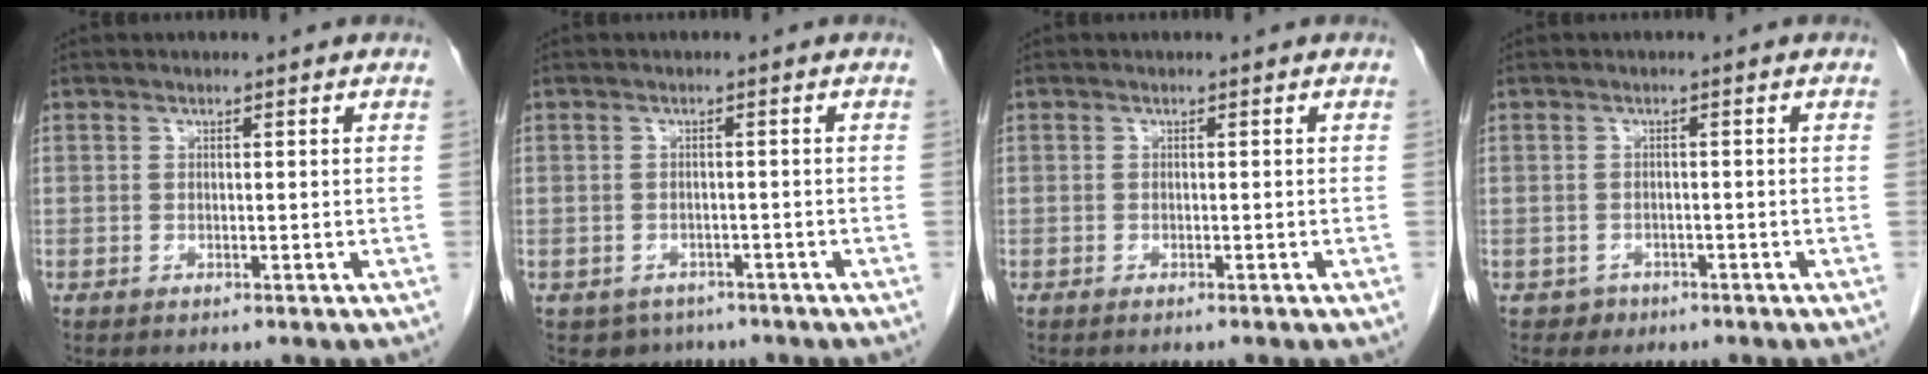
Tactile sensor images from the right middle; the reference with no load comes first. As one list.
[{"total": 3.4, "force": [-2.3, 2.4, 0.1], "torque": [-0.006, 0.007, -0.031]}, {"total": 1.3, "force": [-0.9, 0.0, 0.8], "torque": [-0.013, -0.001, -0.009]}, {"total": 1.7, "force": [-1.1, 1.3, -0.1], "torque": [0.000, 0.007, -0.015]}]